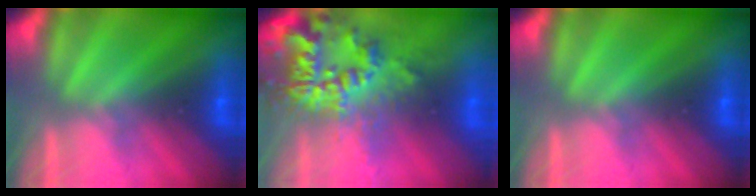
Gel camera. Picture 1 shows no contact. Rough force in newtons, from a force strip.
{"total": 6.3}
{"total": 0.0}